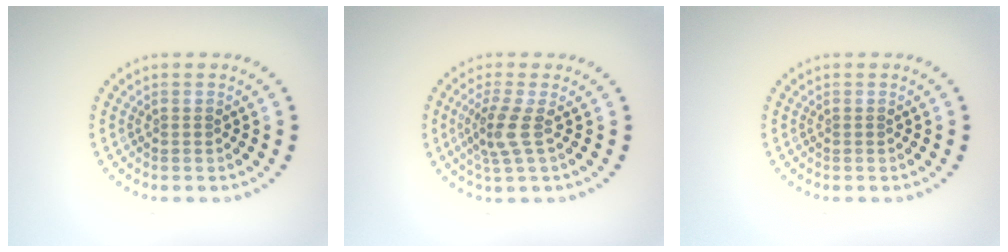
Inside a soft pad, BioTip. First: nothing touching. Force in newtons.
{"total": 2.7, "press": 2.0, "slide": 1.7}
{"total": 0.0}